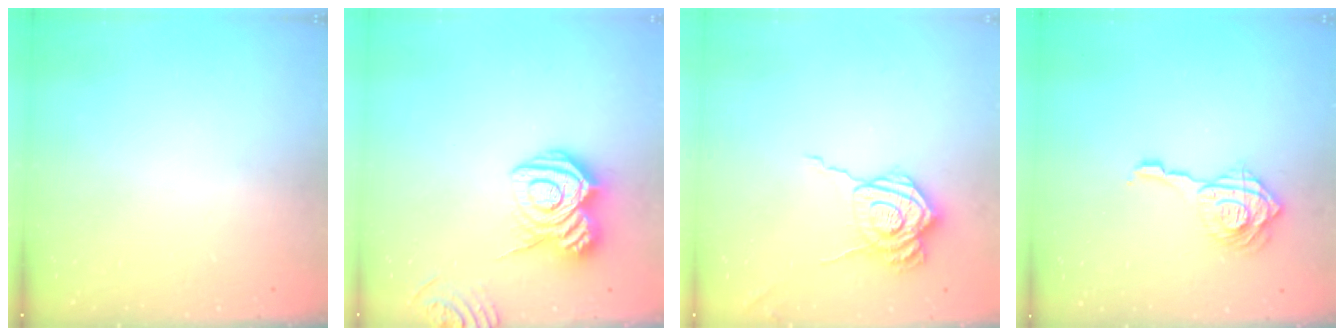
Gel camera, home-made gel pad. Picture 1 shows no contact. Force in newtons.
{"total": 14.7, "press": 14.6, "slide": 1.0}
{"total": 12.8, "press": 12.7, "slide": 1.2}
{"total": 12.8, "press": 12.7, "slide": 1.4}